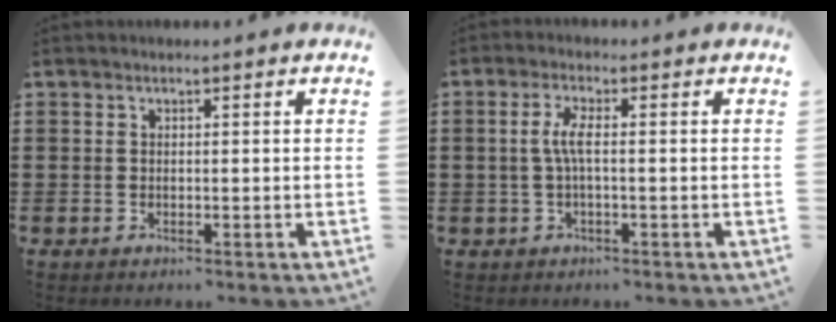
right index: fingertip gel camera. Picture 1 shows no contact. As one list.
[{"total": 3.4, "force": [-0.2, 0.6, 3.3], "torque": [-0.077, -0.002, -0.012]}]